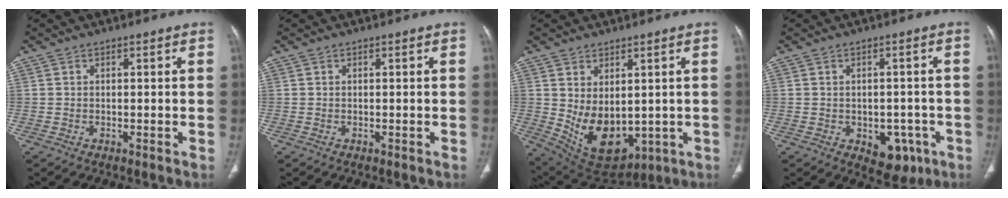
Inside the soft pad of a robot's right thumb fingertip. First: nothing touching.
{"total": 0.0}
{"total": 12.0, "force": [0.0, 7.4, 9.5], "torque": [-0.141, -0.015, 0.038]}
{"total": 7.3, "force": [-2.7, 4.9, 4.7], "torque": [-0.029, 0.011, -0.023]}